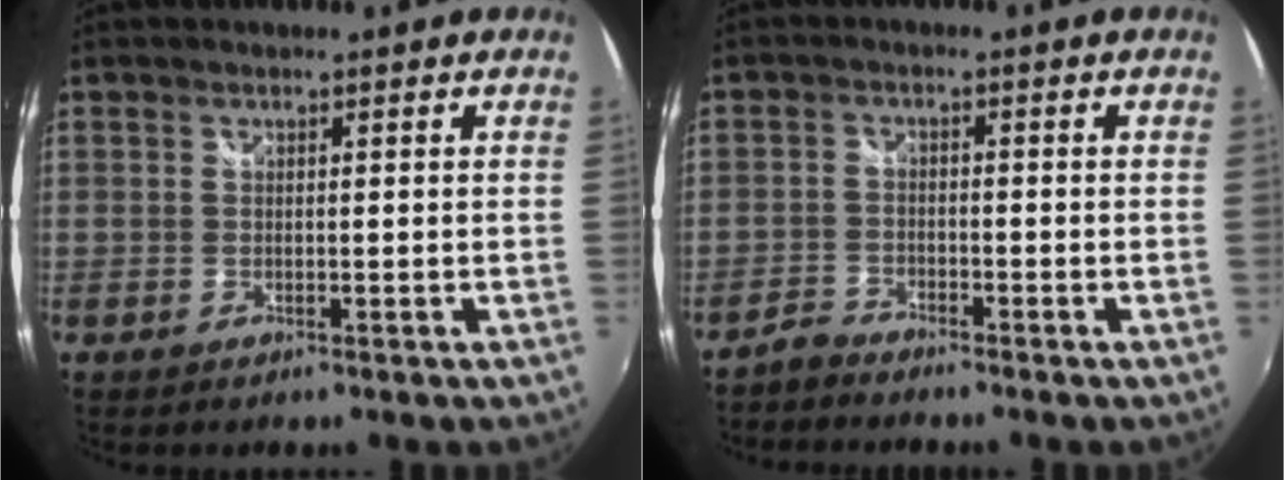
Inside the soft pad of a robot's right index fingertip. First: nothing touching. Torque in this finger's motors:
{"motor_torque": [0.06, 0.00, 0.03, 0.00]}